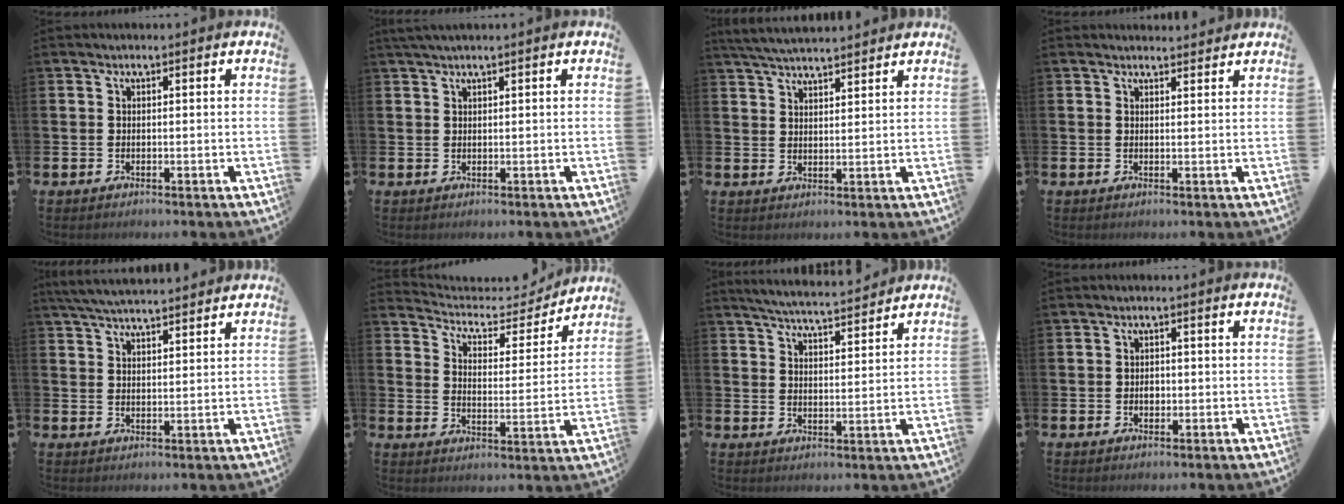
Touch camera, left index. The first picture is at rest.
{"total": 1.4, "force": [1.2, -0.1, 0.7], "torque": [-0.020, 0.004, 0.022]}
{"total": 4.4, "force": [4.3, 0.3, 0.7], "torque": [-0.032, -0.016, 0.080]}
{"total": 1.7, "force": [1.7, 0.2, 0.0], "torque": [0.007, -0.008, 0.028]}
{"total": 4.9, "force": [4.7, 0.5, 1.1], "torque": [-0.040, -0.015, 0.088]}
{"total": 5.3, "force": [4.9, 2.0, 0.9], "torque": [-0.046, -0.041, 0.076]}
{"total": 5.3, "force": [5.3, 0.0, 0.8], "torque": [-0.030, -0.033, 0.093]}
{"total": 1.5, "force": [-0.1, 1.1, 1.0], "torque": [-0.006, 0.001, -0.007]}